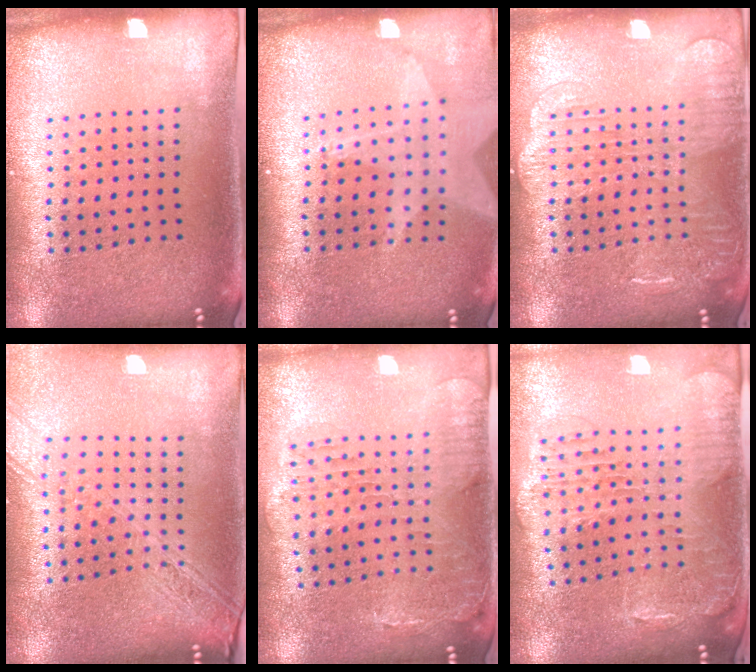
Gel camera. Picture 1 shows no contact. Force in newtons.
{"total": 1.7, "press": 1.5, "slide": 0.7}
{"total": 3.0, "press": 3.0, "slide": 0.4}
{"total": 2.3, "press": 1.9, "slide": 1.3}
{"total": 0.7, "press": 0.6, "slide": 0.2}
{"total": 1.7, "press": 1.6, "slide": 0.6}